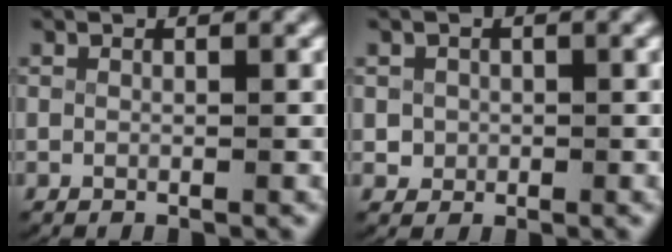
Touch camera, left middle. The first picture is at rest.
{"total": 2.1, "force": [-0.1, 2.0, 0.7], "torque": [-0.025, -0.011, 0.005]}